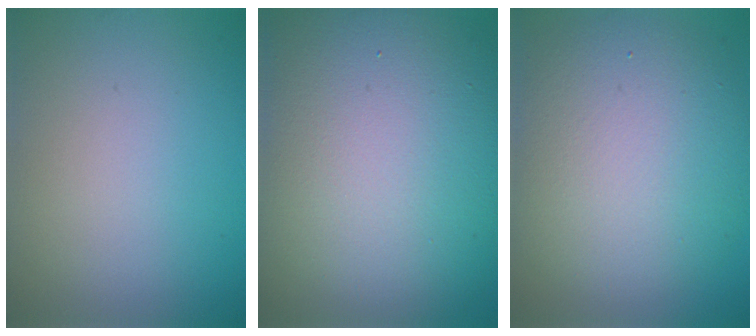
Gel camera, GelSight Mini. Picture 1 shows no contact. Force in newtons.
{"total": 16.6, "press": 16.5, "slide": 1.5}
{"total": 9.6, "press": 9.5, "slide": 0.9}